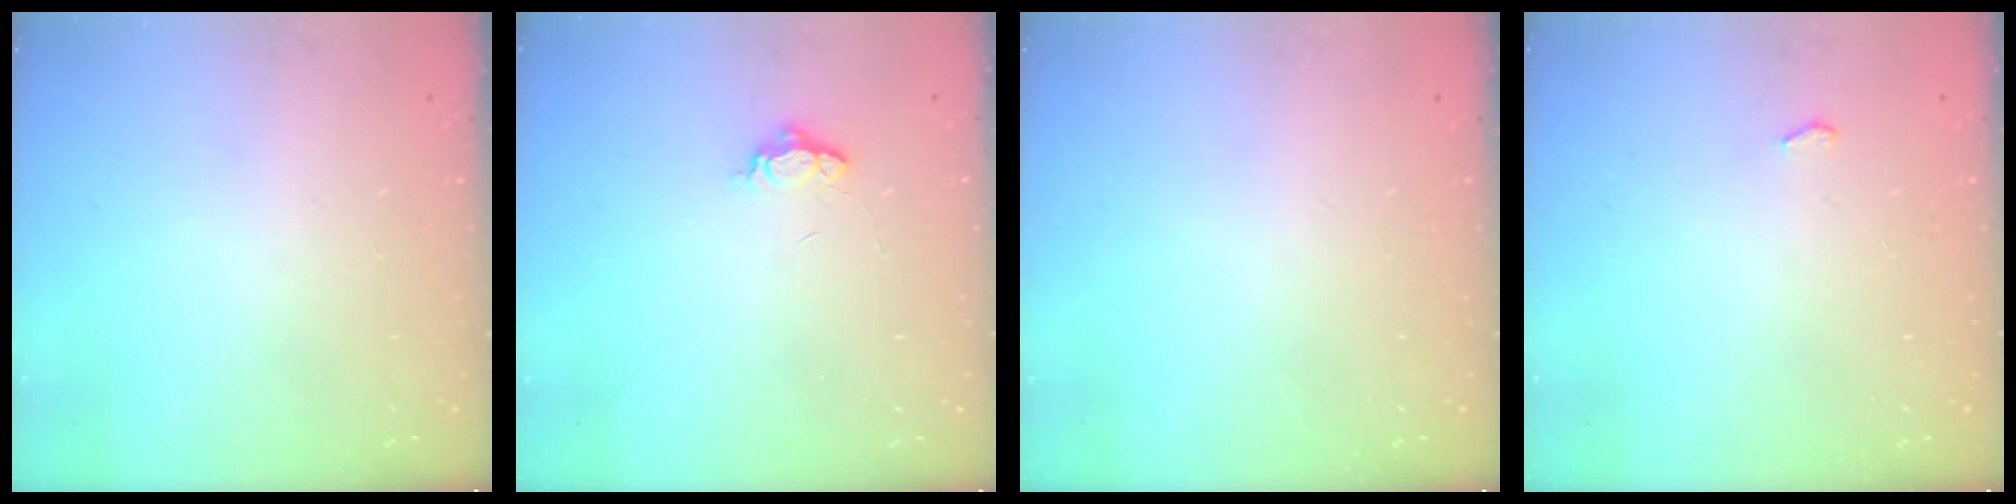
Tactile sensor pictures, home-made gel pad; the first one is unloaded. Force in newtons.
{"total": 3.7, "press": 3.7, "slide": 0.5}
{"total": 0.0}
{"total": 2.6, "press": 2.2, "slide": 1.3}